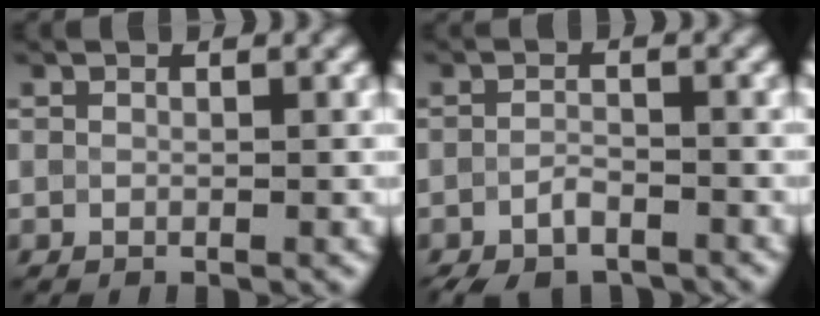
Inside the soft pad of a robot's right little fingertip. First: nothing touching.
{"total": 3.3, "force": [-2.4, 1.5, 1.8], "torque": [-0.033, -0.004, -0.046]}